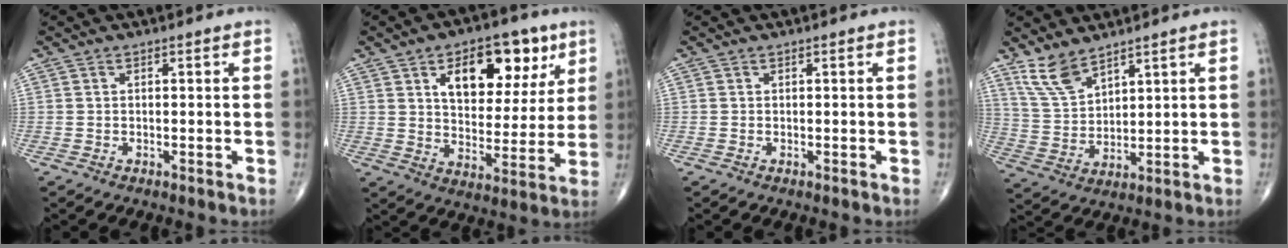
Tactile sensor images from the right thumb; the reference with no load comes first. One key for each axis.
{"total": 16.1, "fx": 7.2, "fy": 9.2, "fz": 11.1, "tx": -0.112, "ty": -0.025, "tz": 0.112}
{"total": 0.0}
{"total": 7.4, "fx": 5.8, "fy": 2.7, "fz": 3.8, "tx": -0.070, "ty": -0.031, "tz": 0.128}